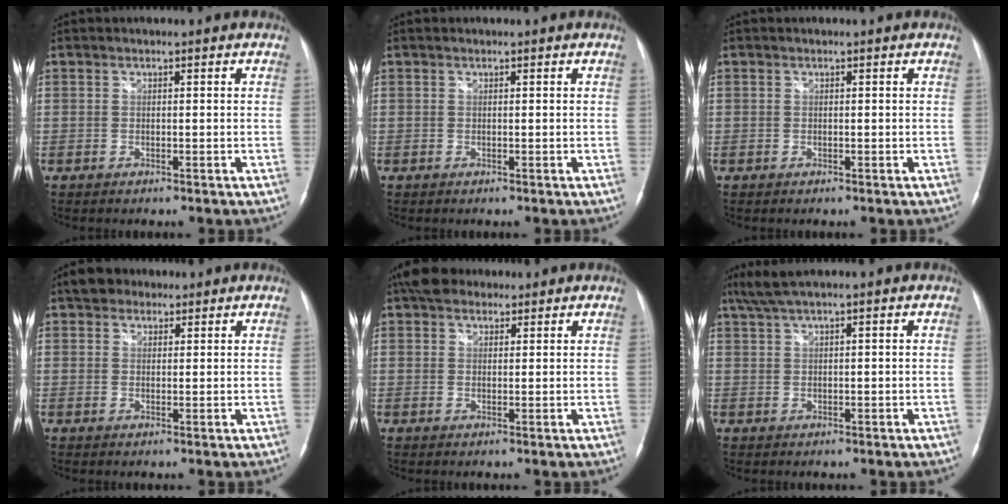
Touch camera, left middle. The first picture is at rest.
{"total": 0.0}
{"total": 0.0}
{"total": 3.8, "force": [2.7, 2.4, 1.0], "torque": [-0.022, 0.020, 0.045]}
{"total": 5.4, "force": [4.2, 2.8, 1.8], "torque": [-0.034, 0.027, 0.076]}
{"total": 3.6, "force": [2.6, -0.2, 2.5], "torque": [-0.062, 0.019, 0.055]}